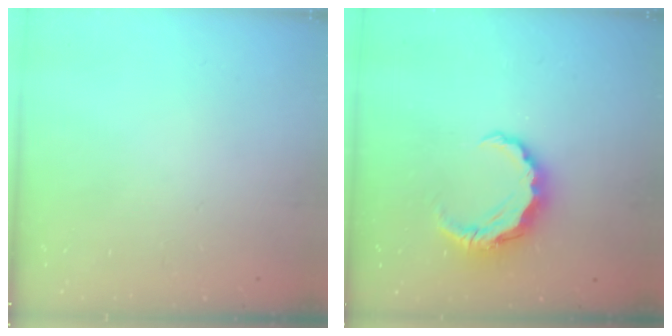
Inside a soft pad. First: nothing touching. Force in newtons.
{"total": 7.9, "press": 7.9, "slide": 0.4}